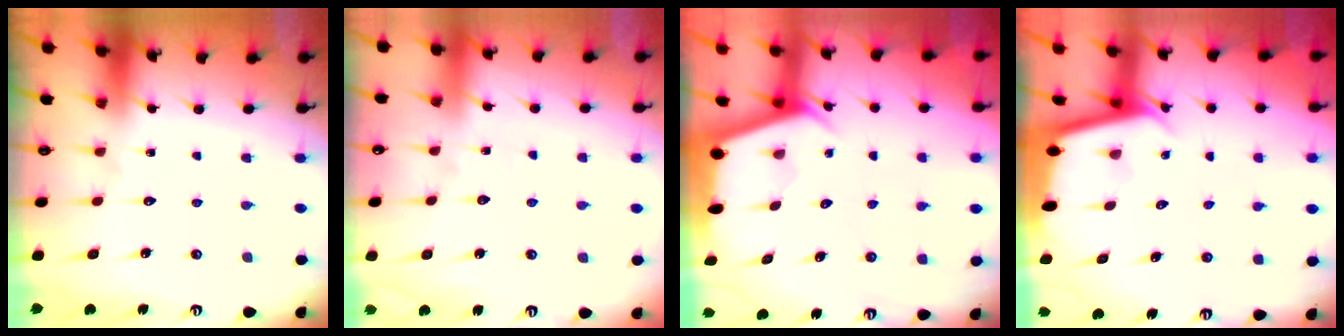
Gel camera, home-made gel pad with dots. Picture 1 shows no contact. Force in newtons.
{"total": 4.3, "press": 4.3, "slide": 0.5}
{"total": 2.3, "press": 2.3, "slide": 0.3}
{"total": 2.2, "press": 2.2, "slide": 0.1}